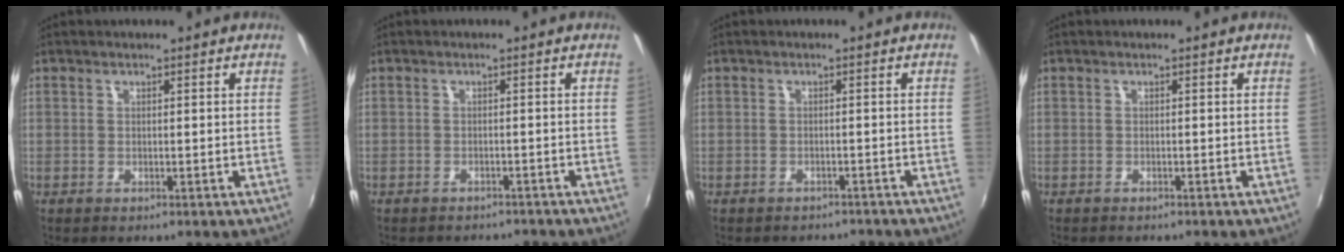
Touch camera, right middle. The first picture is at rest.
{"total": 5.9, "force": [-5.3, 2.0, 1.7], "torque": [-0.044, -0.016, -0.074]}
{"total": 5.7, "force": [-5.0, 2.1, 1.6], "torque": [-0.039, -0.015, -0.068]}
{"total": 1.4, "force": [-1.3, 0.4, 0.3], "torque": [-0.010, -0.009, -0.020]}